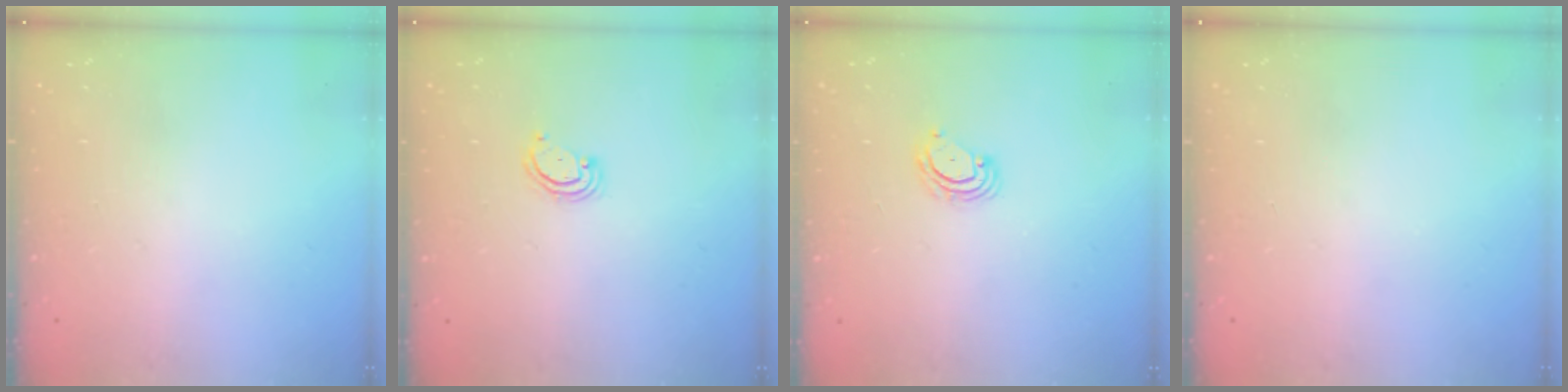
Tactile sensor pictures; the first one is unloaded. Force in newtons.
{"total": 3.3, "press": 3.2, "slide": 0.4}
{"total": 5.0, "press": 4.9, "slide": 0.4}
{"total": 0.0}